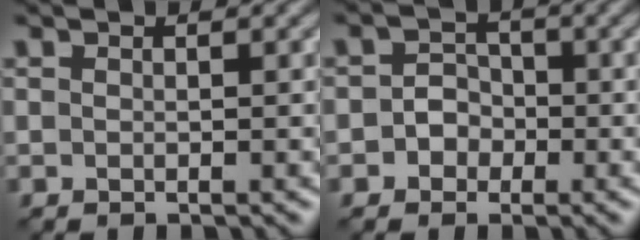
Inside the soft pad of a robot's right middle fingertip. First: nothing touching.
{"total": 2.1, "force": [-0.6, 1.8, 0.7], "torque": [0.005, 0.002, -0.020]}